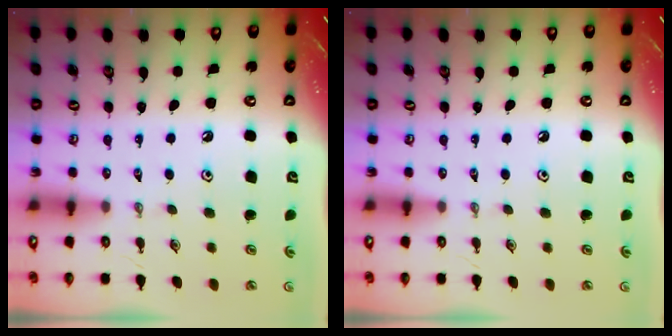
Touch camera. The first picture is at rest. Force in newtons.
{"total": 0.0}